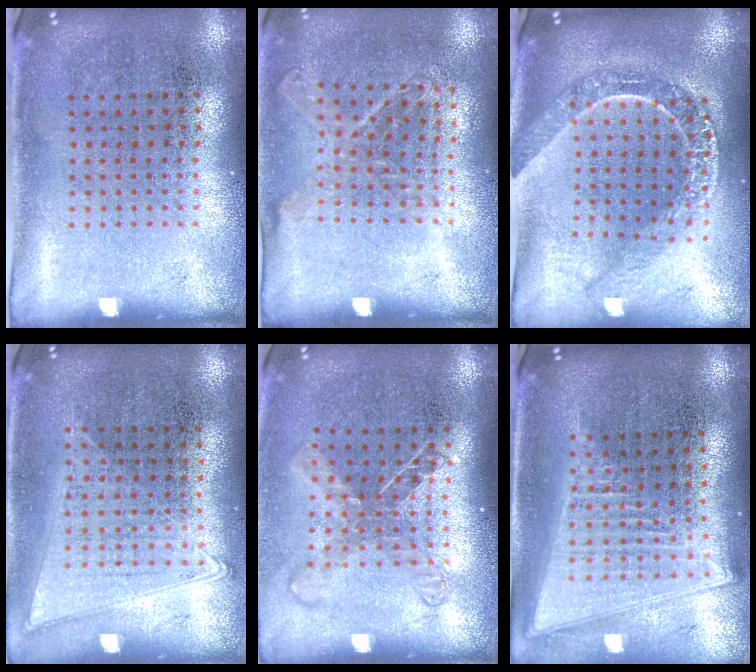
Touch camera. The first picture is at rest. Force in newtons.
{"total": 1.1, "press": 1.0, "slide": 0.5}
{"total": 2.3, "press": 2.0, "slide": 1.2}
{"total": 1.0, "press": 1.0, "slide": 0.4}
{"total": 1.7, "press": 1.3, "slide": 1.0}
{"total": 2.0, "press": 1.7, "slide": 1.2}